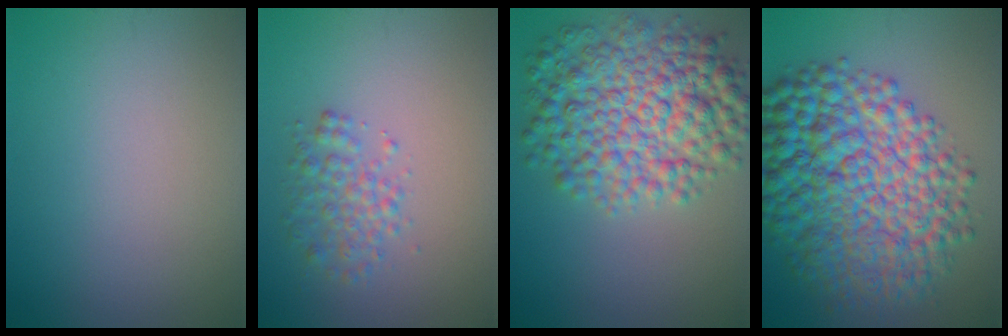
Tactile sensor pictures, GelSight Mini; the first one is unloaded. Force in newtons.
{"total": 2.4, "press": 2.4, "slide": 0.1}
{"total": 9.0, "press": 9.0, "slide": 0.0}
{"total": 13.0, "press": 13.0, "slide": 0.1}